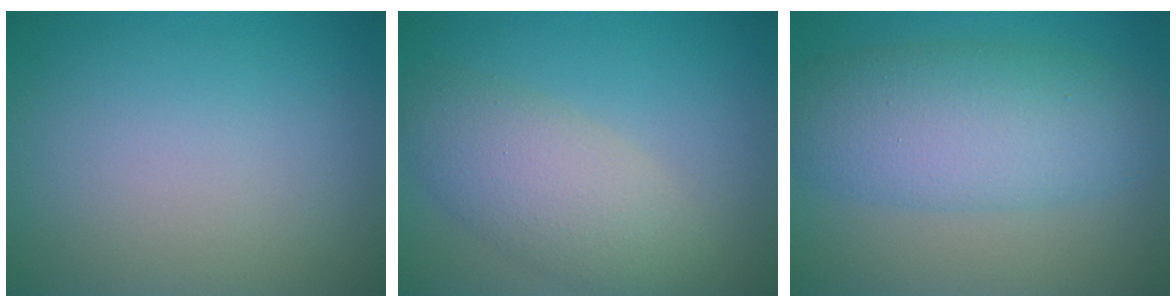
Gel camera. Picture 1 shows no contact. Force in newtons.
{"total": 5.0, "press": 5.0, "slide": 0.3}
{"total": 6.9, "press": 6.9, "slide": 0.0}